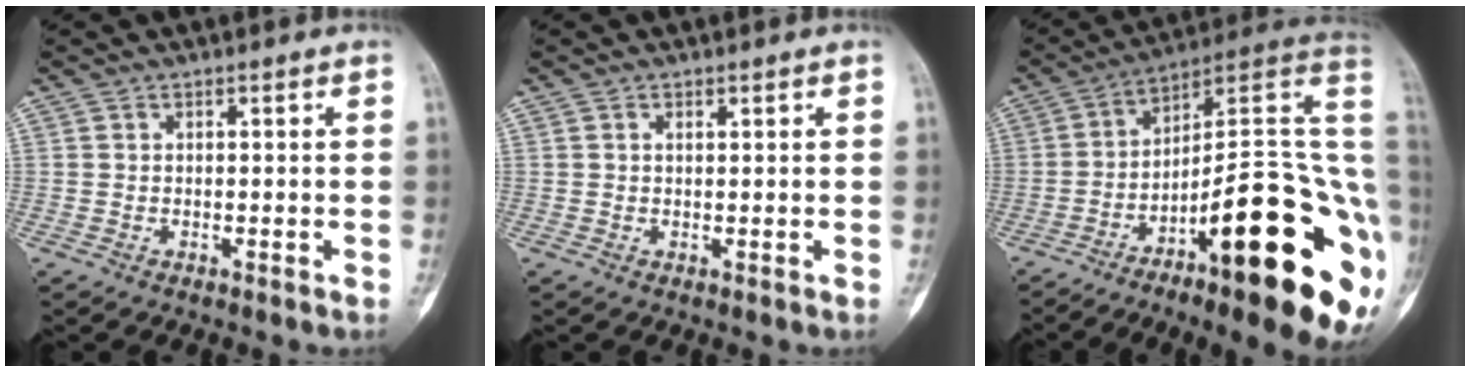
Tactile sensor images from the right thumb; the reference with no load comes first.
{"total": 0.7, "force": [0.4, 0.3, 0.5], "torque": [-0.010, 0.001, 0.007]}
{"total": 30.8, "force": [-8.8, 8.3, 28.4], "torque": [-0.310, 0.052, -0.127]}